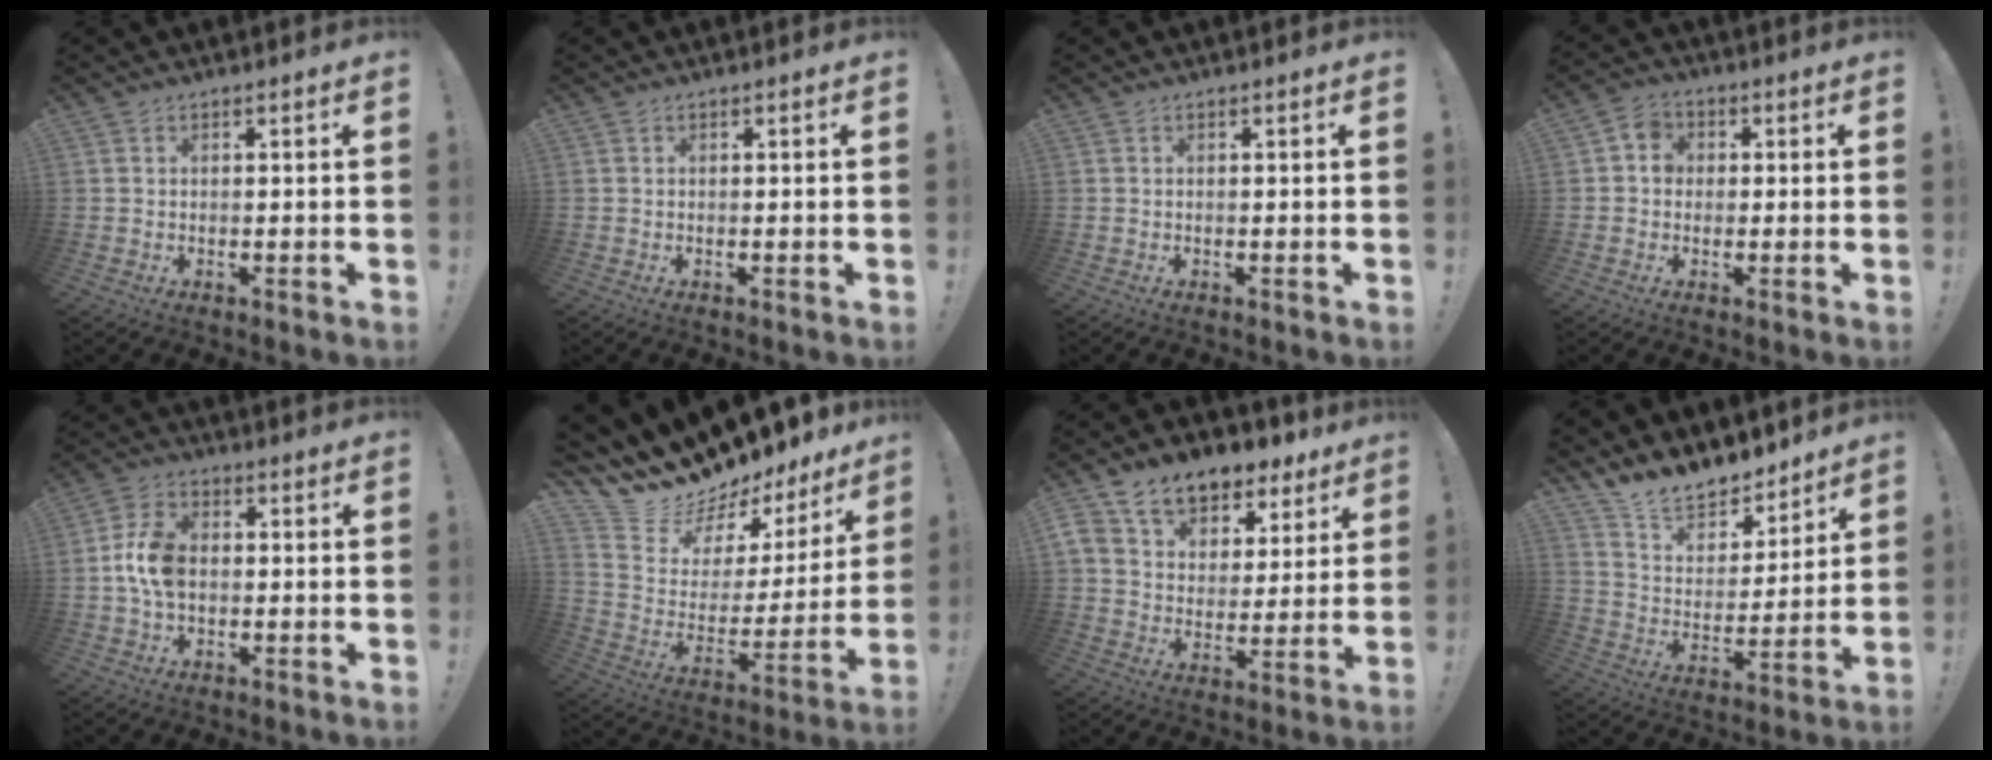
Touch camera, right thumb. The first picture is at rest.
{"total": 0.0}
{"total": 0.0}
{"total": 5.6, "force": [0.5, 4.9, 2.6], "torque": [-0.041, 0.013, 0.011]}
{"total": 9.4, "force": [-0.8, 6.2, 7.0], "torque": [-0.128, 0.009, -0.012]}
{"total": 14.7, "force": [13.8, 4.5, 2.0], "torque": [-0.059, -0.131, 0.252]}
{"total": 13.3, "force": [8.1, 8.9, 5.8], "torque": [-0.092, -0.045, 0.151]}
{"total": 12.9, "force": [11.8, 4.5, 2.7], "torque": [-0.070, -0.096, 0.221]}